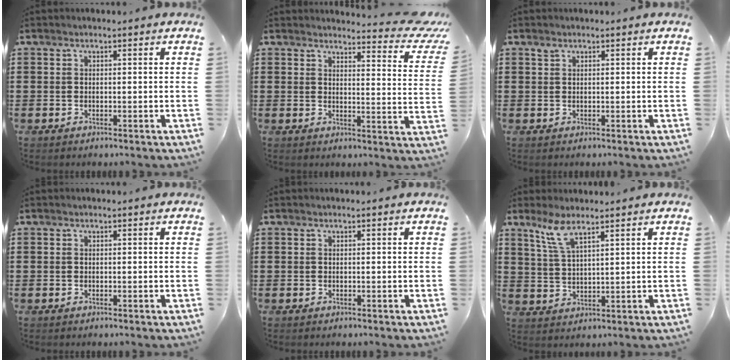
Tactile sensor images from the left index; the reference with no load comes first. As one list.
[{"total": 4.4, "force": [4.0, 0.5, 1.9], "torque": [-0.024, -0.036, 0.060]}, {"total": 0.9, "force": [0.6, 0.5, 0.4], "torque": [-0.011, 0.003, 0.013]}, {"total": 0.0}, {"total": 0.0}, {"total": 5.4, "force": [3.8, 1.0, 3.6], "torque": [-0.083, -0.001, 0.070]}]